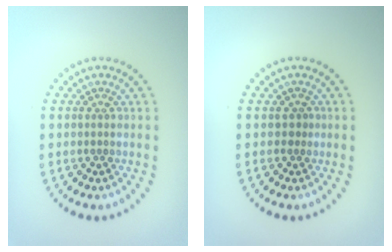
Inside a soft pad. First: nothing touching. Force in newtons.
{"total": 0.6, "press": 0.3, "slide": 0.5}